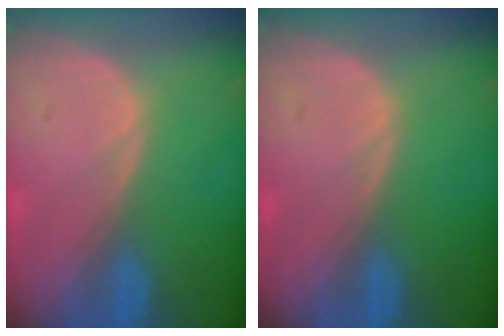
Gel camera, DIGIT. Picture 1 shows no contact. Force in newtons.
{"total": 0.0}